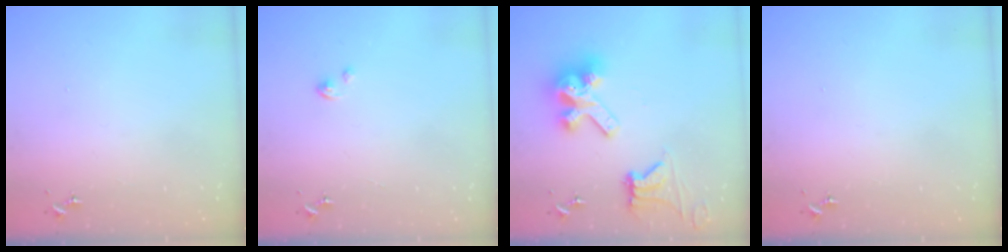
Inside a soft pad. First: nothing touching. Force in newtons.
{"total": 1.8, "press": 1.8, "slide": 0.2}
{"total": 14.0, "press": 14.0, "slide": 1.2}
{"total": 0.0}